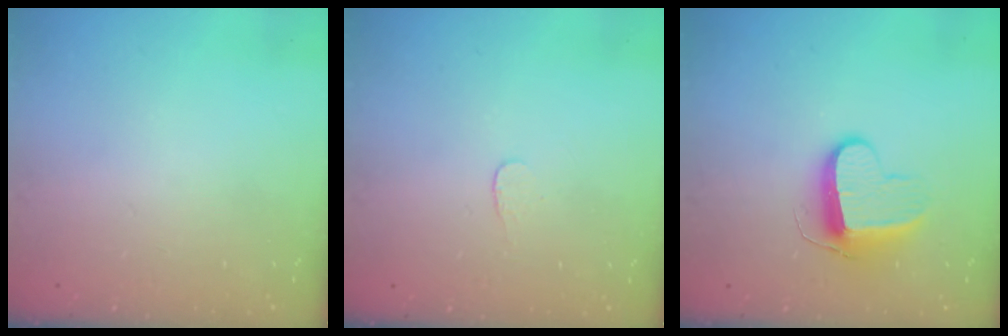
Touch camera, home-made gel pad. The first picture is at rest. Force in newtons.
{"total": 3.0, "press": 3.0, "slide": 0.2}
{"total": 9.9, "press": 9.9, "slide": 0.1}